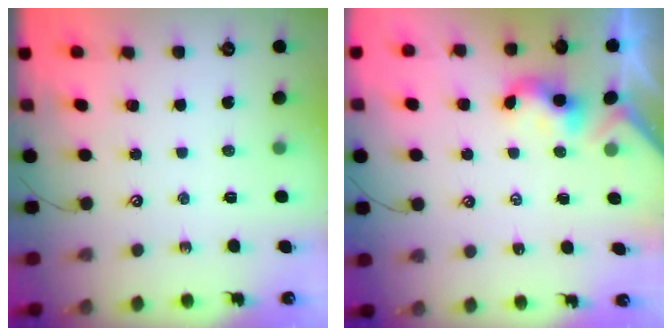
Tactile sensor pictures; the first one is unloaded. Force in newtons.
{"total": 2.5, "press": 2.5, "slide": 0.1}